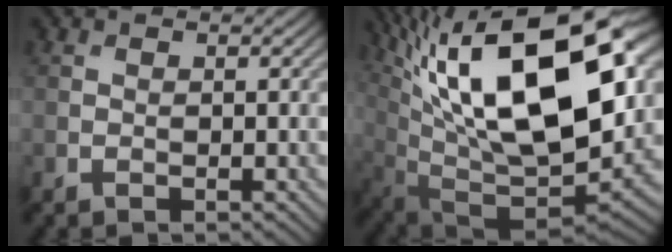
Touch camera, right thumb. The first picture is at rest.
{"total": 21.9, "force": [7.8, 10.3, 17.7], "torque": [-0.323, 0.021, 0.142]}